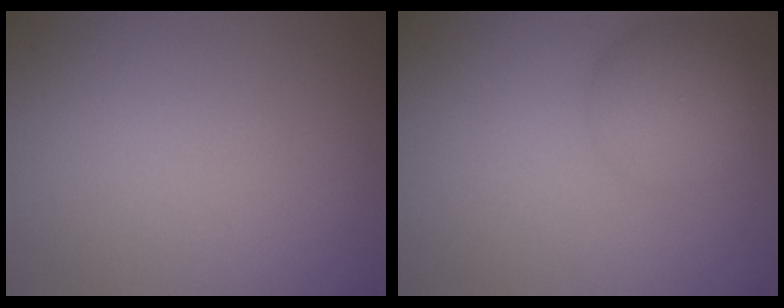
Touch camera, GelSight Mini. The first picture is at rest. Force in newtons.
{"total": 3.8, "press": 3.8, "slide": 0.2}